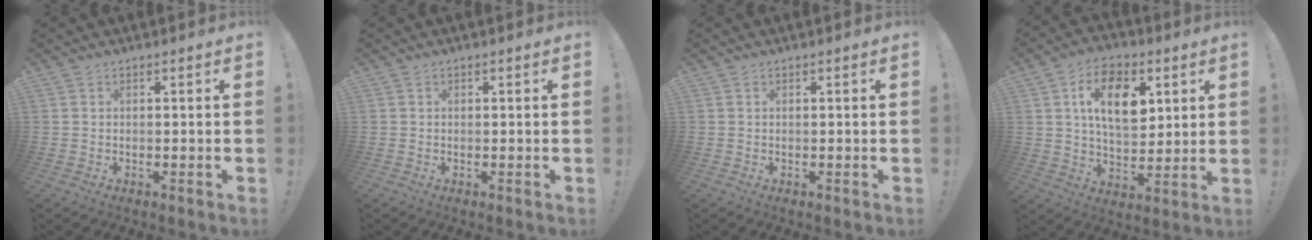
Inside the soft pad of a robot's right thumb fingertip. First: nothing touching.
{"total": 0.0}
{"total": 0.0}
{"total": 14.7, "force": [5.0, 9.0, 10.4], "torque": [-0.157, -0.004, 0.092]}